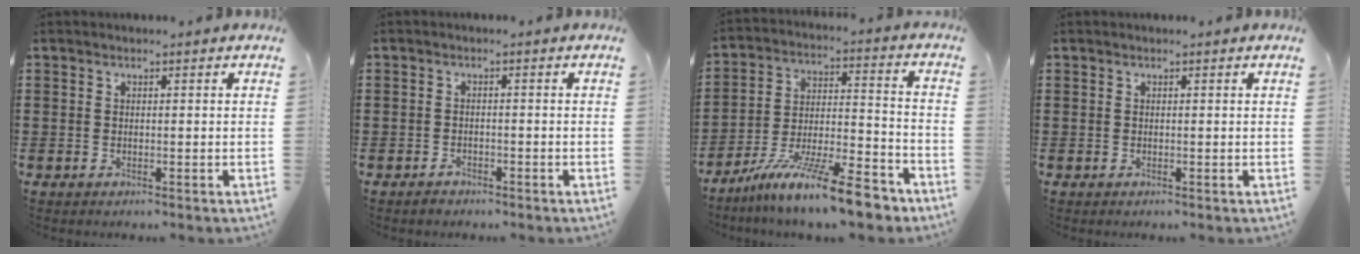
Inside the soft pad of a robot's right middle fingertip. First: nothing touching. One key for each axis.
{"total": 1.3, "fx": -1.1, "fy": 0.6, "fz": 0.2, "tx": -0.007, "ty": 0.000, "tz": -0.023}
{"total": 13.6, "fx": -10.7, "fy": 1.6, "fz": 8.1, "tx": -0.130, "ty": 0.036, "tz": -0.193}
{"total": 0.0}